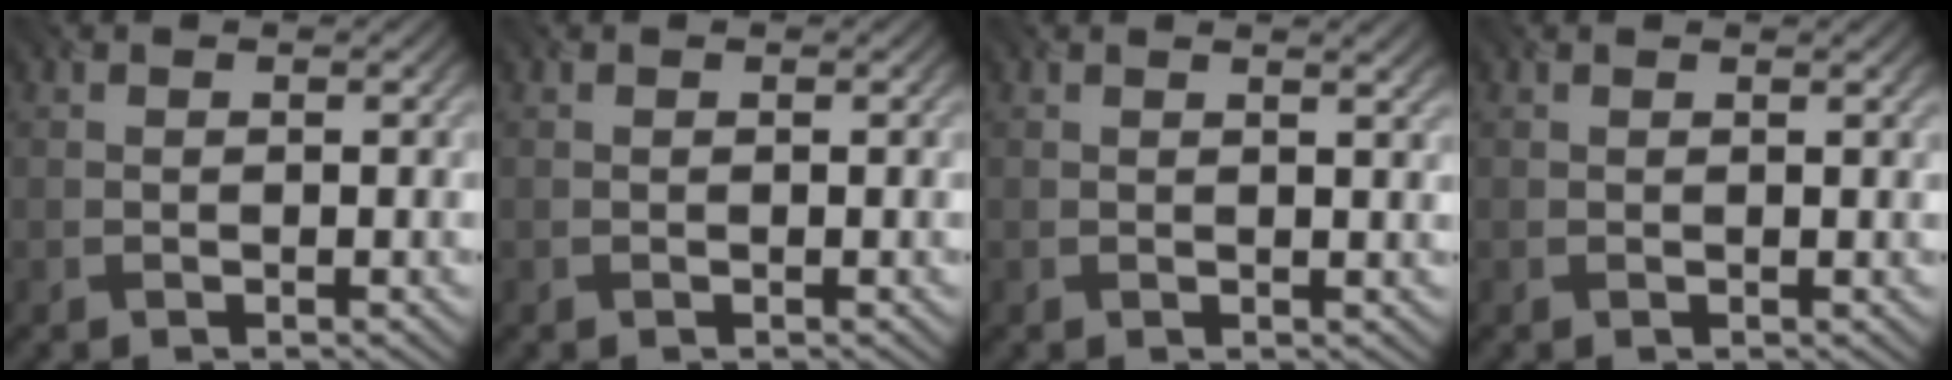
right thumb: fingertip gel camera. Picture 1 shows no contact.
{"total": 0.0}
{"total": 1.6, "force": [1.0, 0.3, 1.2], "torque": [-0.019, -0.001, 0.011]}
{"total": 0.6, "force": [0.3, 0.0, 0.4], "torque": [-0.006, 0.002, 0.006]}